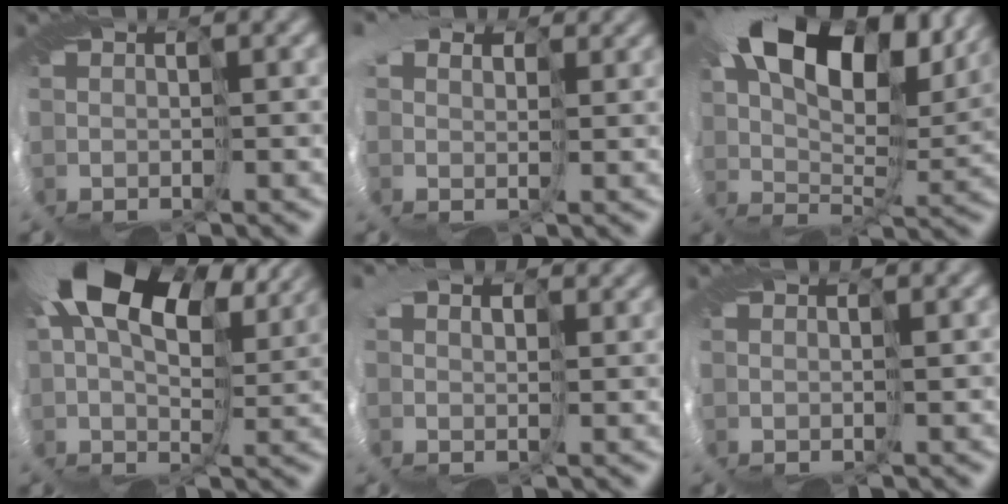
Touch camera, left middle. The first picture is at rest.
{"total": 5.9, "force": [3.8, 3.8, 2.5], "torque": [-0.078, 0.022, 0.049]}
{"total": 13.9, "force": [7.3, 6.5, 9.8], "torque": [-0.155, 0.031, 0.108]}
{"total": 14.6, "force": [6.3, 7.8, 10.6], "torque": [-0.176, 0.034, 0.088]}
{"total": 4.0, "force": [2.7, 2.6, 1.5], "torque": [-0.050, 0.020, 0.032]}
{"total": 0.5, "force": [0.4, -0.3, -0.2], "torque": [0.002, 0.001, 0.004]}